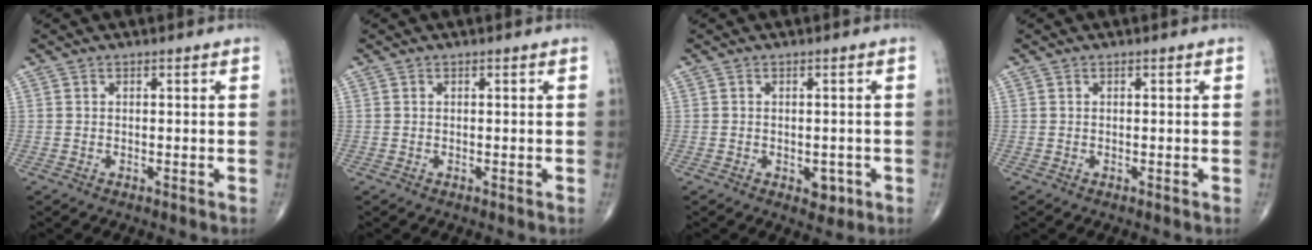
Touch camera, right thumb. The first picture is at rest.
{"total": 0.0}
{"total": 2.8, "force": [-1.0, 1.9, 1.9], "torque": [-0.008, 0.002, -0.008]}
{"total": 0.0}